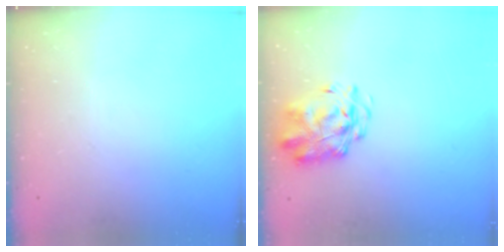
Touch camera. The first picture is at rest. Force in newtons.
{"total": 2.9, "press": 2.8, "slide": 0.7}